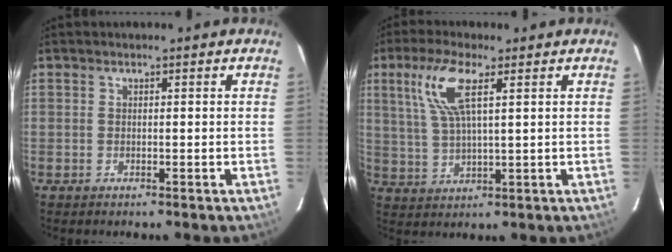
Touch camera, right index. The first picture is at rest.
{"total": 9.1, "force": [3.8, 2.3, 7.9], "torque": [-0.167, 0.011, 0.081]}